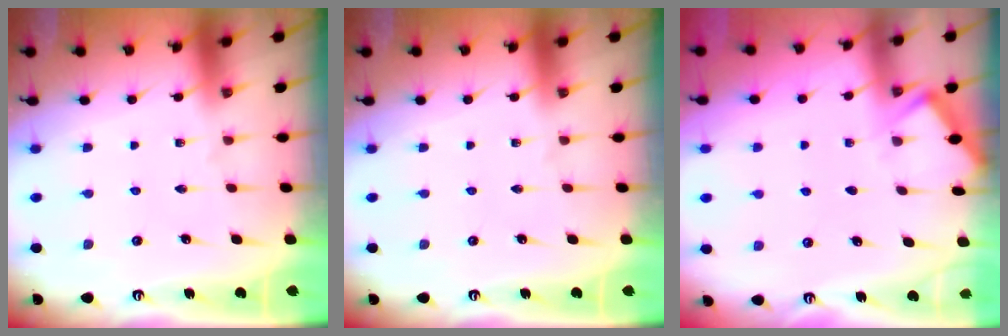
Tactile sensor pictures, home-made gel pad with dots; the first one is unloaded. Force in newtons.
{"total": 0.0}
{"total": 2.1, "press": 2.1, "slide": 0.3}